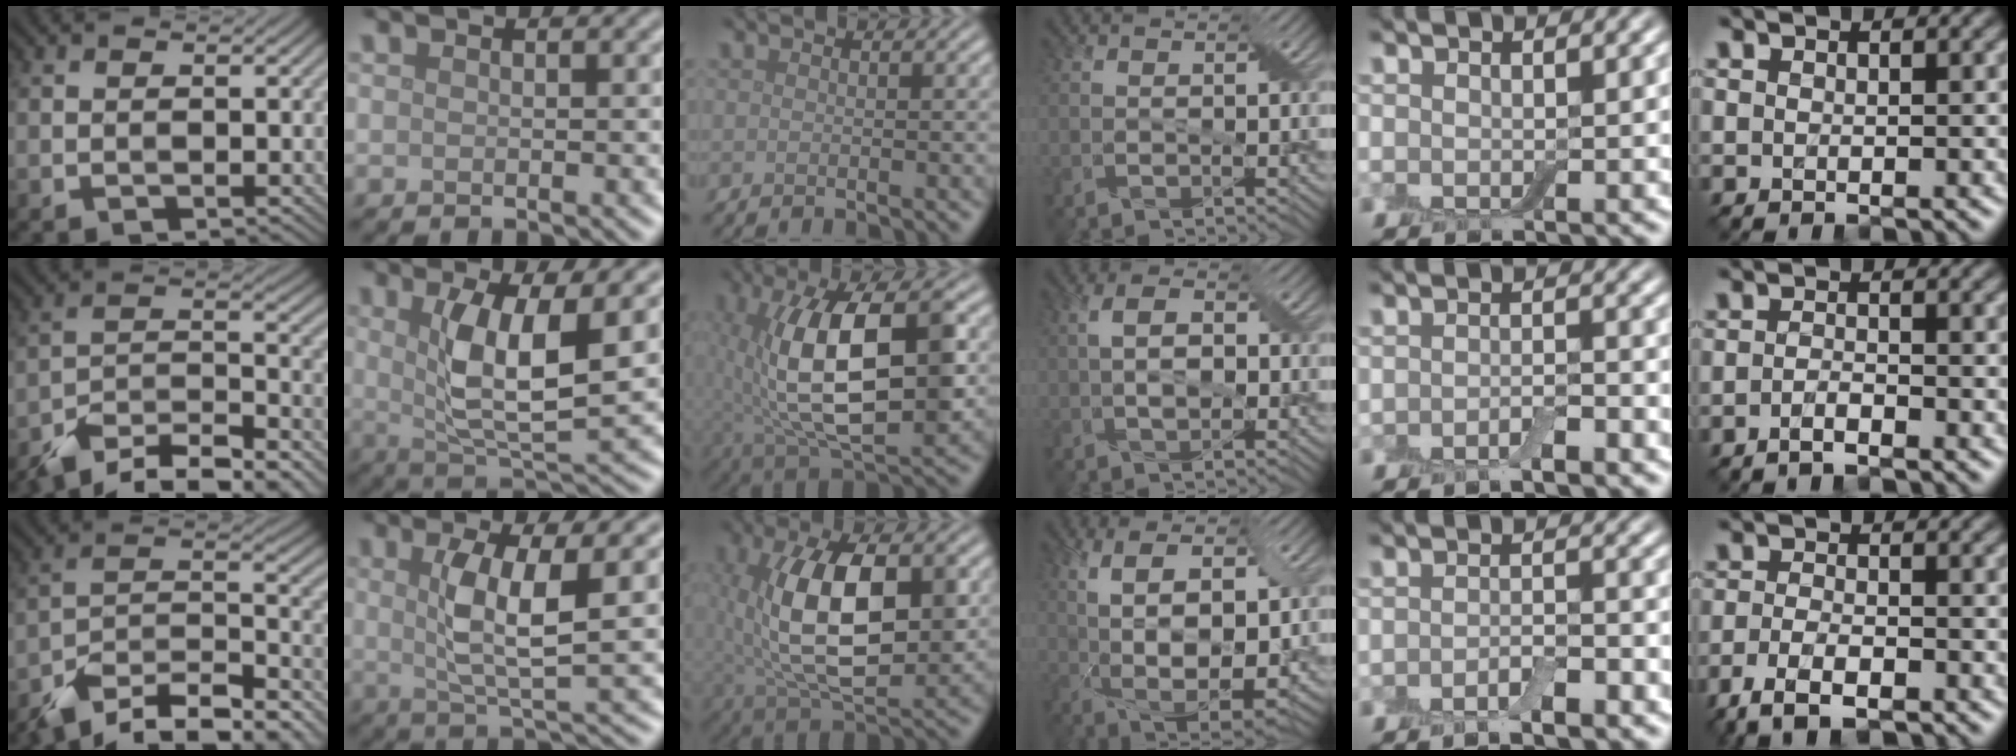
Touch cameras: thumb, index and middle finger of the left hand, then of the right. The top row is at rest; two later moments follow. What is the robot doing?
{"motion": "wrap", "object": "bandage"}